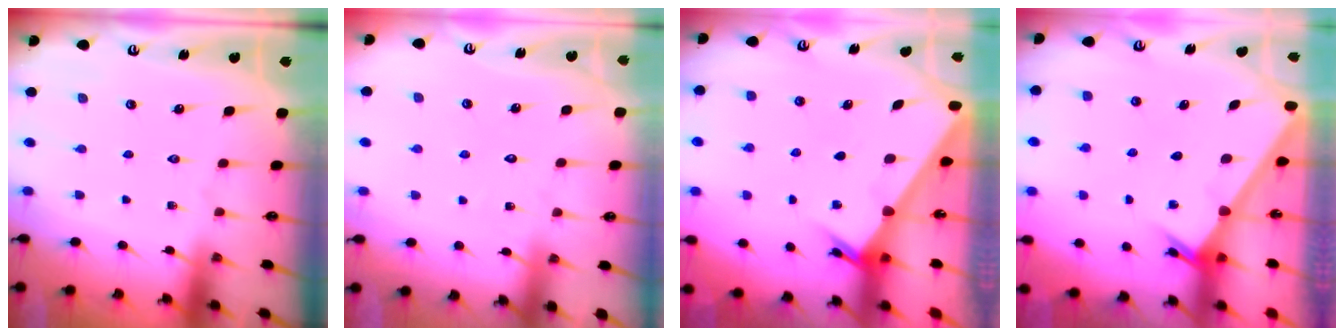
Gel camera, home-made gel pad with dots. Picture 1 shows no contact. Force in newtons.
{"total": 5.1, "press": 5.1, "slide": 0.6}
{"total": 2.5, "press": 2.5, "slide": 0.2}
{"total": 2.6, "press": 2.6, "slide": 0.2}